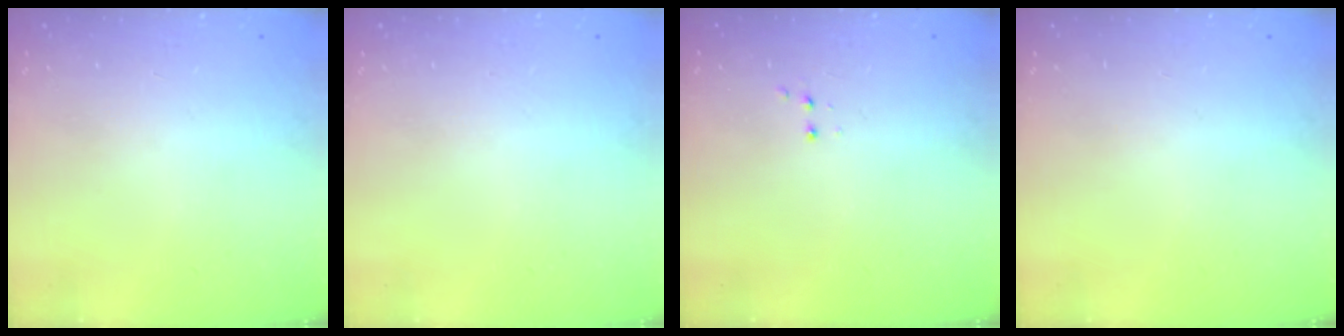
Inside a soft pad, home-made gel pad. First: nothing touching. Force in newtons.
{"total": 0.0}
{"total": 2.8, "press": 2.8, "slide": 0.6}
{"total": 0.0}